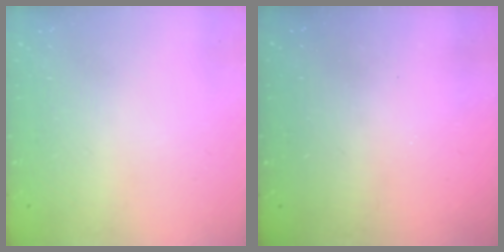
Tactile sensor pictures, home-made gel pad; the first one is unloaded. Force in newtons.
{"total": 3.0, "press": 3.0, "slide": 0.3}